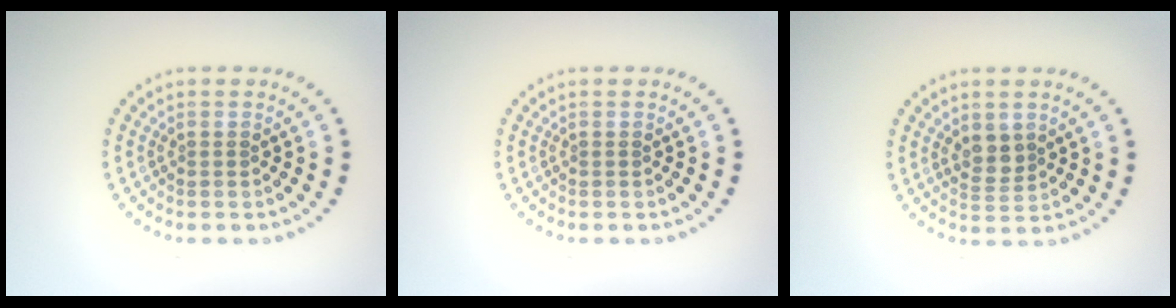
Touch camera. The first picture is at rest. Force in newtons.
{"total": 0.0}
{"total": 2.1, "press": 2.0, "slide": 0.9}